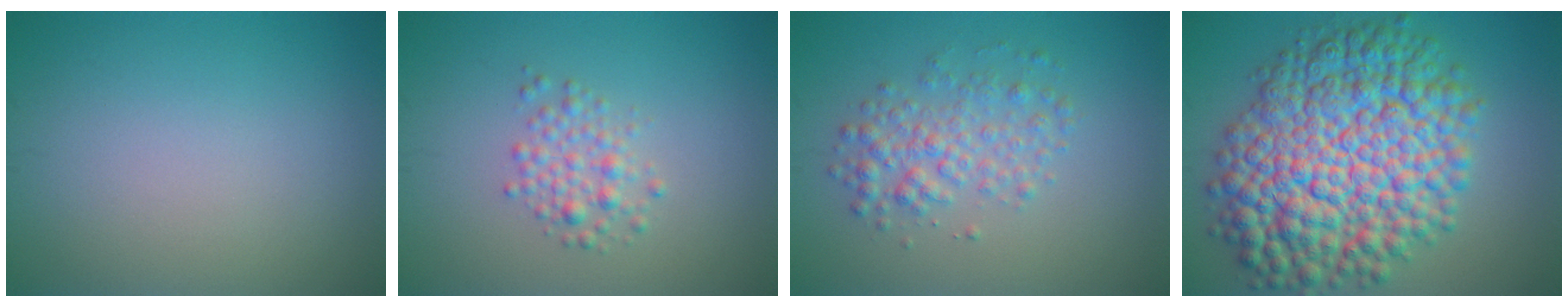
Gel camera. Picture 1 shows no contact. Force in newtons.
{"total": 2.2, "press": 2.2, "slide": 0.1}
{"total": 3.2, "press": 3.2, "slide": 0.1}
{"total": 14.1, "press": 14.1, "slide": 0.3}